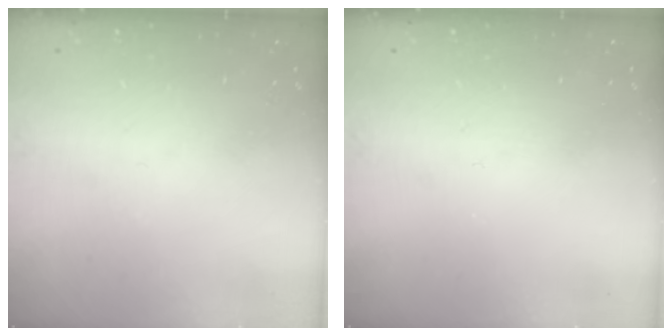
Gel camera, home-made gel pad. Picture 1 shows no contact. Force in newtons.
{"total": 0.0}